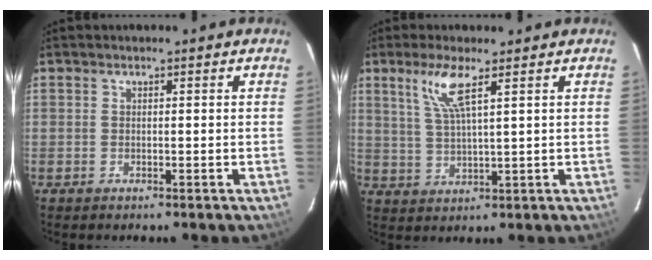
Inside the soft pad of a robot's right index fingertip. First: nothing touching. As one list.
[{"total": 6.3, "force": [3.4, 0.5, 5.3], "torque": [-0.114, -0.002, 0.072]}]